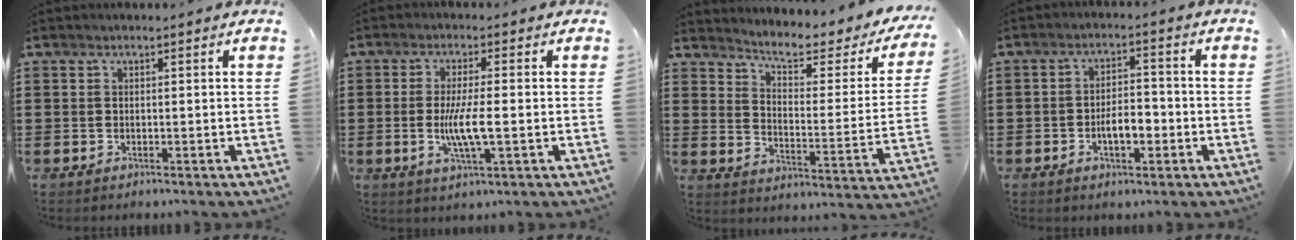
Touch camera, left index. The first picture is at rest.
{"total": 6.0, "force": [-0.6, 1.0, 5.8], "torque": [-0.122, -0.008, -0.019]}
{"total": 5.4, "force": [4.5, 0.7, 3.0], "torque": [-0.065, -0.036, 0.066]}
{"total": 4.9, "force": [-1.5, 2.3, 4.1], "torque": [-0.065, 0.005, -0.030]}